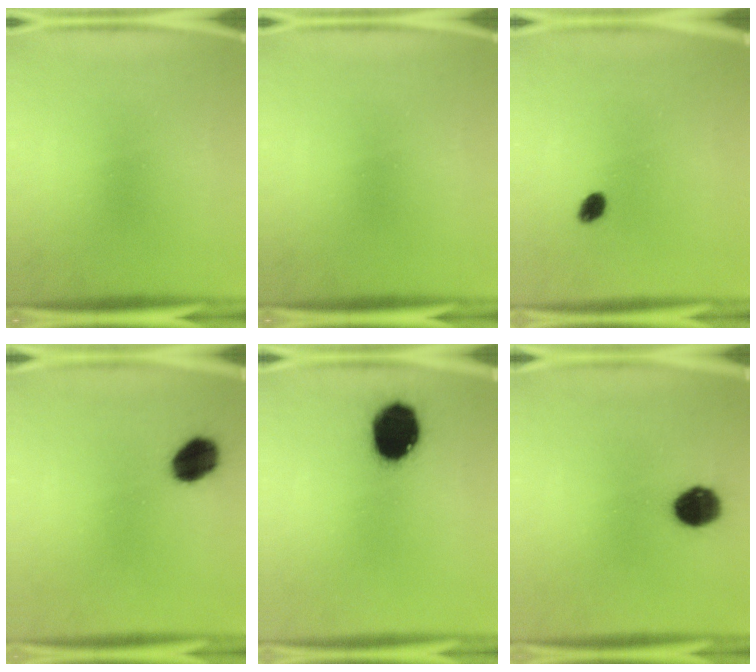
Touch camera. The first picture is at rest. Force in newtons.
{"total": 0.0}
{"total": 2.4}
{"total": 8.6}
{"total": 14.5}
{"total": 9.1}